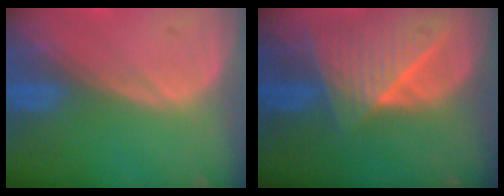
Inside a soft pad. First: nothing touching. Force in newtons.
{"total": 8.3, "press": 7.5, "slide": 3.5}